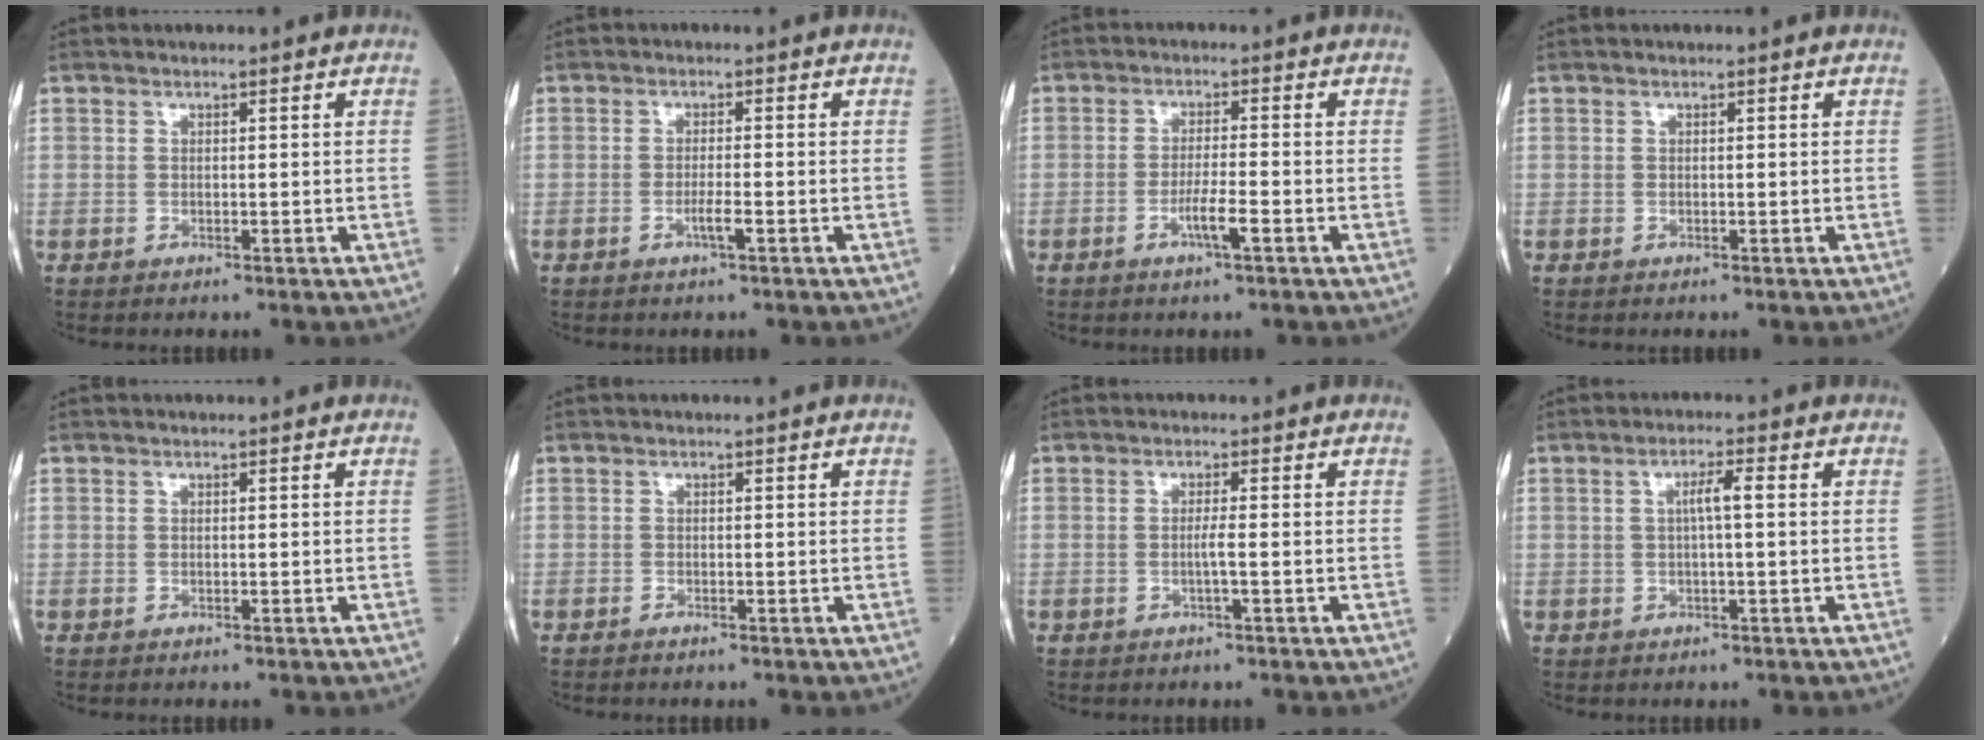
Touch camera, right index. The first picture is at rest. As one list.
[{"total": 2.0, "force": [-1.0, -0.1, 1.7], "torque": [-0.036, -0.002, -0.017]}, {"total": 3.6, "force": [-1.7, -0.1, 3.2], "torque": [-0.063, -0.004, -0.032]}, {"total": 0.0}, {"total": 0.0}, {"total": 0.0}, {"total": 1.5, "force": [-0.5, -0.4, 1.3], "torque": [-0.027, 0.000, -0.010]}, {"total": 2.8, "force": [0.3, 0.1, 2.8], "torque": [-0.051, 0.005, 0.005]}]